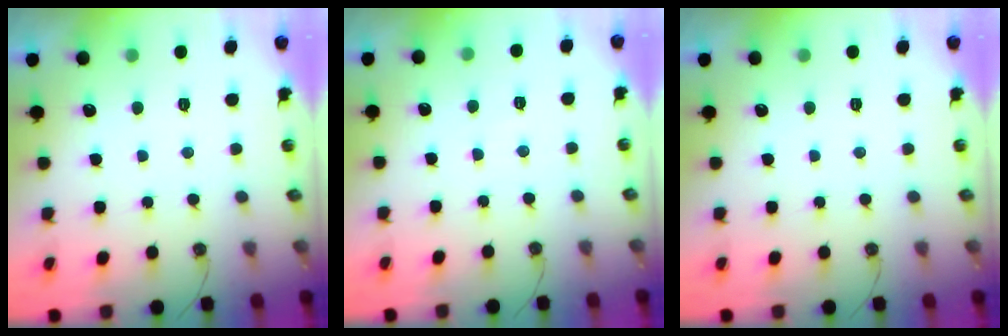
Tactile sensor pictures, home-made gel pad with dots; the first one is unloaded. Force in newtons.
{"total": 3.0, "press": 3.0, "slide": 0.5}
{"total": 0.0}